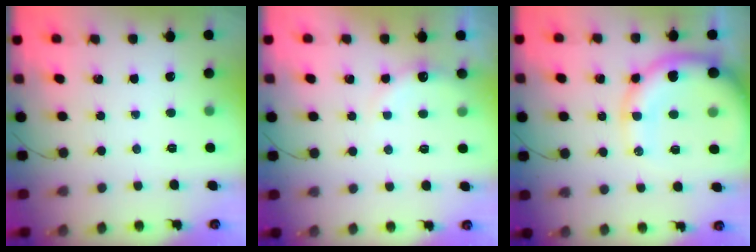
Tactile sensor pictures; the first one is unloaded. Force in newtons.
{"total": 7.5, "press": 7.4, "slide": 1.5}
{"total": 16.1, "press": 15.7, "slide": 3.4}